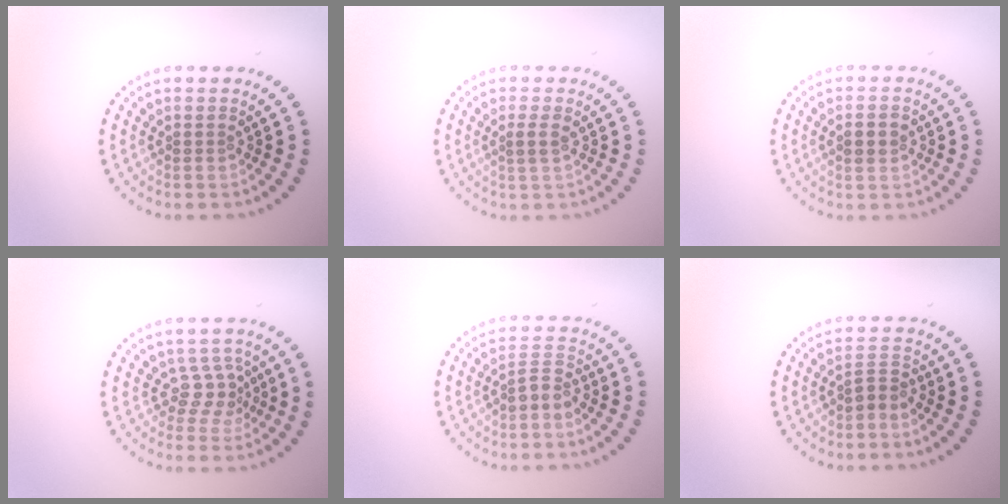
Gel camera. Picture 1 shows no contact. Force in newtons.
{"total": 1.0, "press": 0.8, "slide": 0.7}
{"total": 2.1, "press": 2.1, "slide": 0.5}
{"total": 2.3, "press": 1.5, "slide": 1.7}
{"total": 1.9, "press": 1.6, "slide": 1.1}
{"total": 1.7, "press": 1.2, "slide": 1.2}